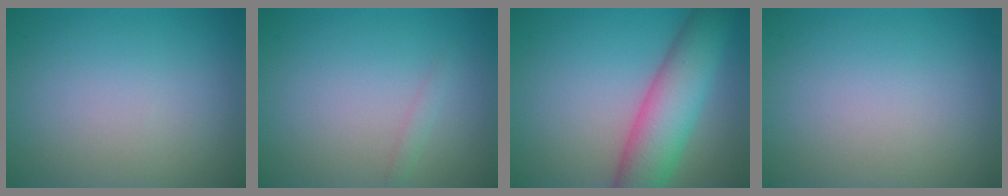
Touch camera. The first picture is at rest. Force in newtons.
{"total": 0.7, "press": 0.7, "slide": 0.1}
{"total": 7.6, "press": 7.6, "slide": 0.3}
{"total": 0.0}